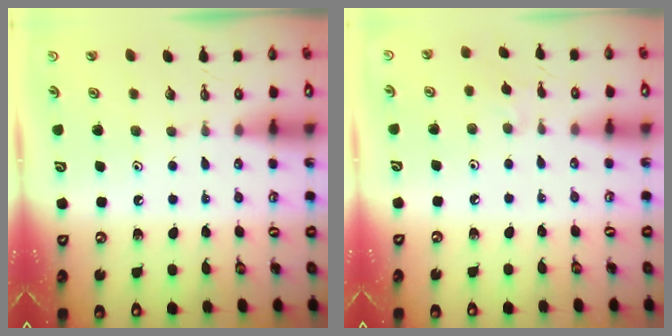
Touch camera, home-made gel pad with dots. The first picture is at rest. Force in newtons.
{"total": 2.6, "press": 2.6, "slide": 0.5}